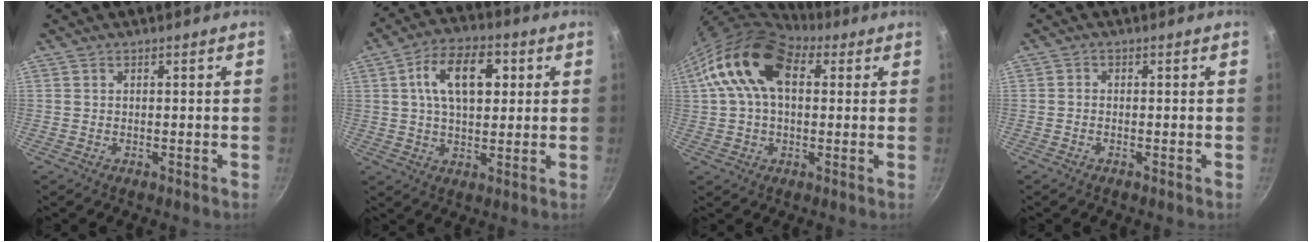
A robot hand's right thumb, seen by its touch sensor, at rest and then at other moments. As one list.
[{"total": 12.9, "force": [3.2, 7.3, 10.1], "torque": [-0.146, 0.007, 0.044]}, {"total": 16.1, "force": [4.2, 10.2, 11.7], "torque": [-0.199, 0.020, 0.054]}, {"total": 0.8, "force": [-0.5, 0.3, 0.5], "torque": [-0.016, 0.005, -0.015]}]